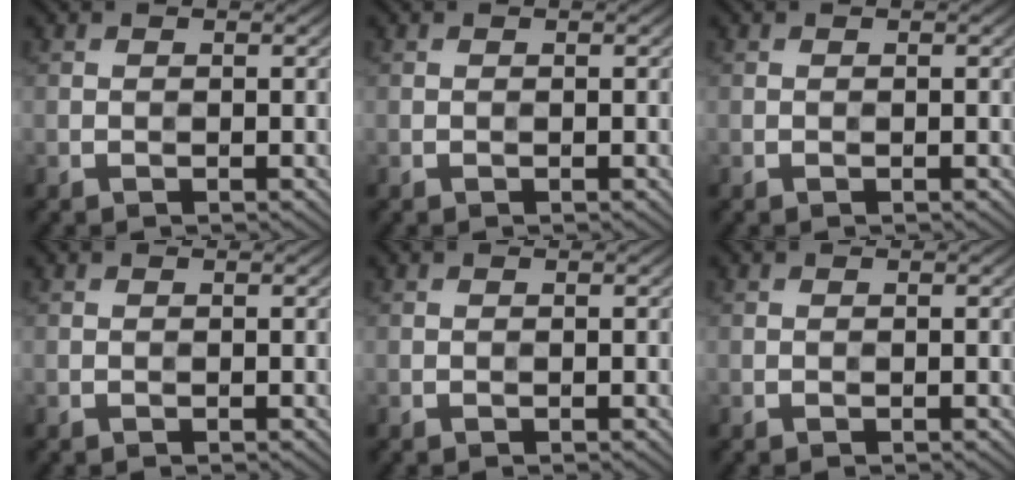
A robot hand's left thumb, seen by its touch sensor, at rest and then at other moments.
{"total": 0.0}
{"total": 0.0}
{"total": 0.0}
{"total": 0.0}
{"total": 0.0}